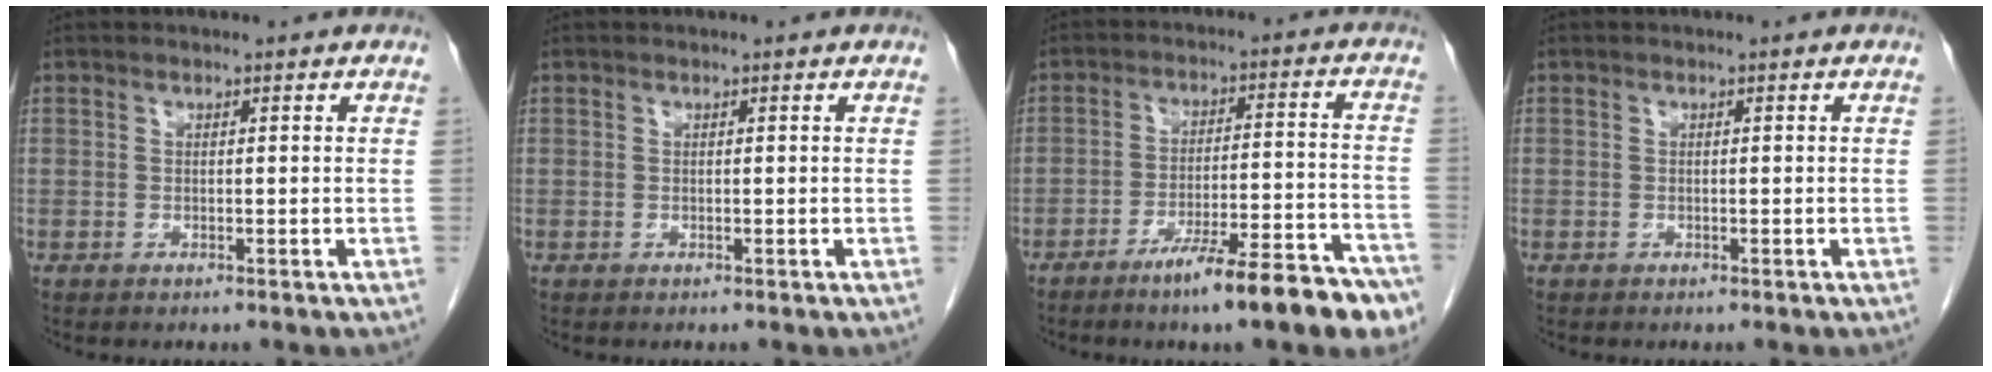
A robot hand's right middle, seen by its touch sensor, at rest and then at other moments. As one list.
[{"total": 0.0}, {"total": 13.6, "force": [-9.5, 1.1, 9.7], "torque": [-0.113, 0.014, -0.143]}, {"total": 0.0}]